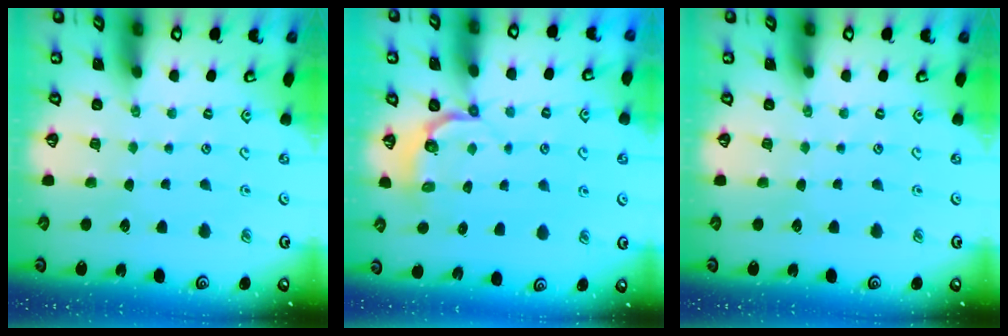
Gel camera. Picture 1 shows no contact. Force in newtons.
{"total": 3.4, "press": 2.3, "slide": 2.5}
{"total": 0.0}